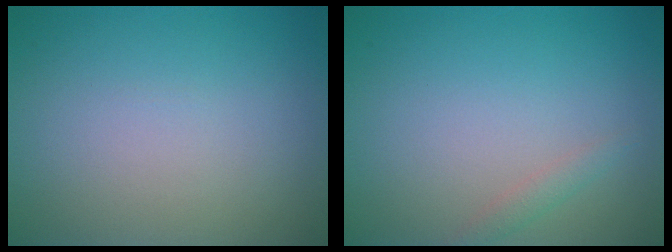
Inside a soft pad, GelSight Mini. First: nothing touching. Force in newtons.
{"total": 1.0, "press": 1.0, "slide": 0.0}